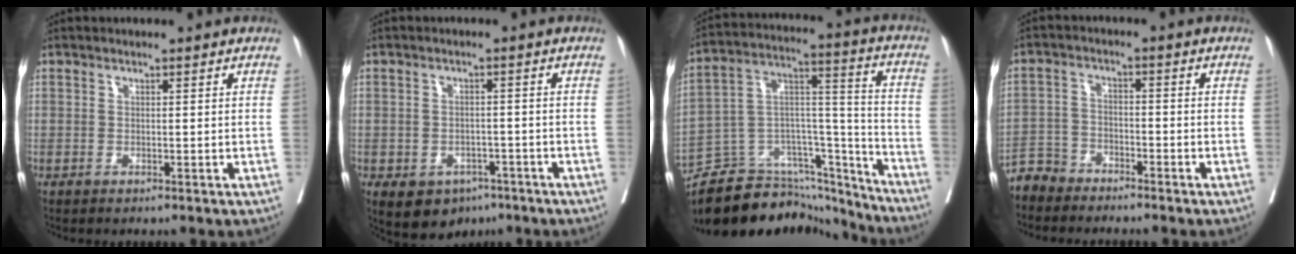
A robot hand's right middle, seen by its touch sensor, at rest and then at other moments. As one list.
[{"total": 8.6, "force": [-4.9, 6.2, 3.4], "torque": [-0.061, 0.007, -0.064]}, {"total": 22.6, "force": [-20.7, 7.3, 5.4], "torque": [-0.096, 0.054, -0.319]}, {"total": 4.4, "force": [-4.1, 1.6, -0.3], "torque": [0.006, -0.003, -0.086]}]